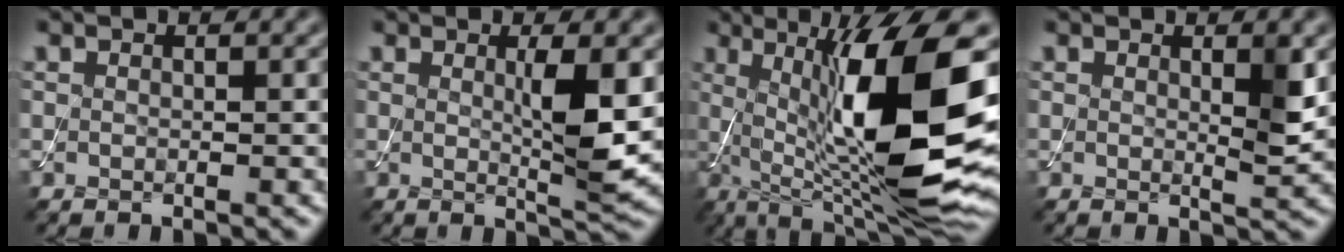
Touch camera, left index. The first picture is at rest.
{"total": 4.6, "force": [0.6, 0.7, 4.5], "torque": [-0.072, -0.011, 0.013]}
{"total": 14.6, "force": [1.2, 3.6, 14.1], "torque": [-0.214, -0.005, 0.023]}
{"total": 2.1, "force": [0.6, 0.3, 1.9], "torque": [-0.023, -0.006, 0.008]}